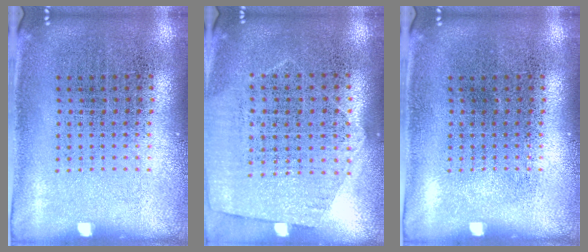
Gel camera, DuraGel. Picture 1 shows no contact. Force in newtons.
{"total": 1.3, "press": 1.1, "slide": 0.7}
{"total": 0.0}